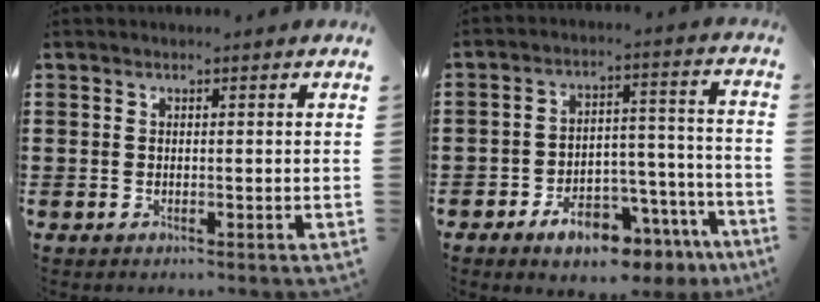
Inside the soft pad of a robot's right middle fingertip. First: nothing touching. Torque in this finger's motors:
{"motor_torque": [1.42, -0.72, 0.30, 0.10]}